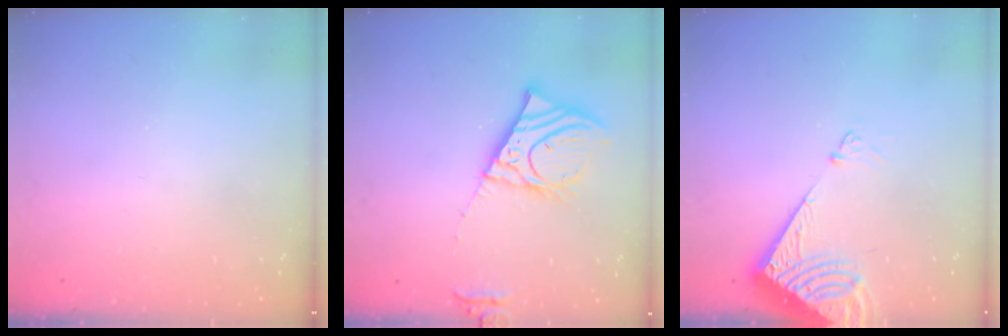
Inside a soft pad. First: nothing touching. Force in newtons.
{"total": 13.5, "press": 13.3, "slide": 2.4}
{"total": 7.7, "press": 7.7, "slide": 0.7}